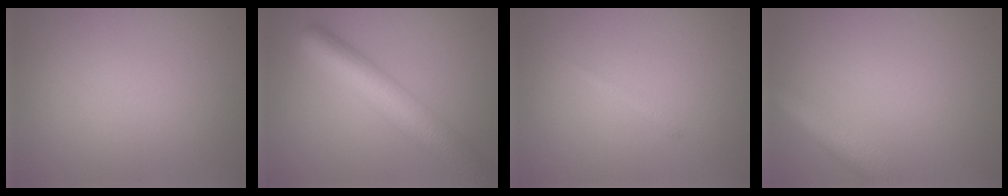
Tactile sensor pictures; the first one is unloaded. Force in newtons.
{"total": 7.4, "press": 7.4, "slide": 0.2}
{"total": 0.6, "press": 0.6, "slide": 0.1}
{"total": 3.8, "press": 3.8, "slide": 0.2}